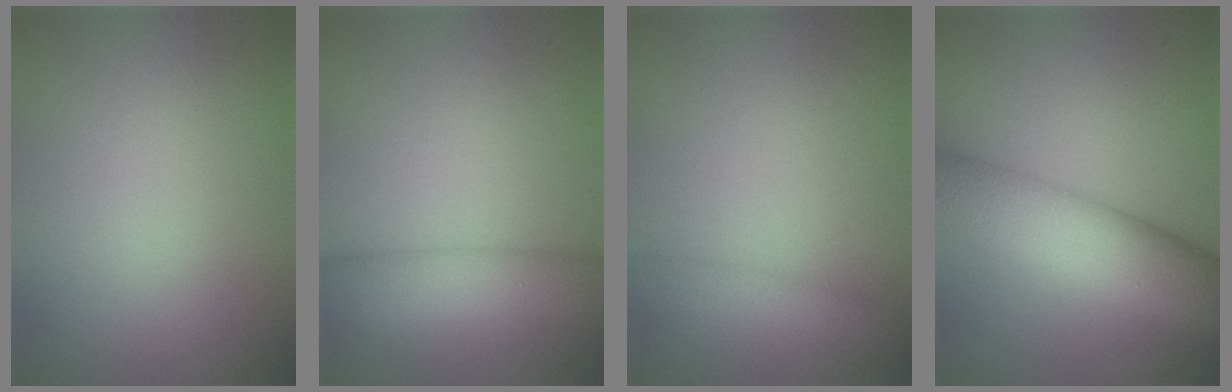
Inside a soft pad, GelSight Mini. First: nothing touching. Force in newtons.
{"total": 4.6, "press": 4.6, "slide": 0.1}
{"total": 1.7, "press": 1.7, "slide": 0.1}
{"total": 9.9, "press": 9.9, "slide": 0.3}